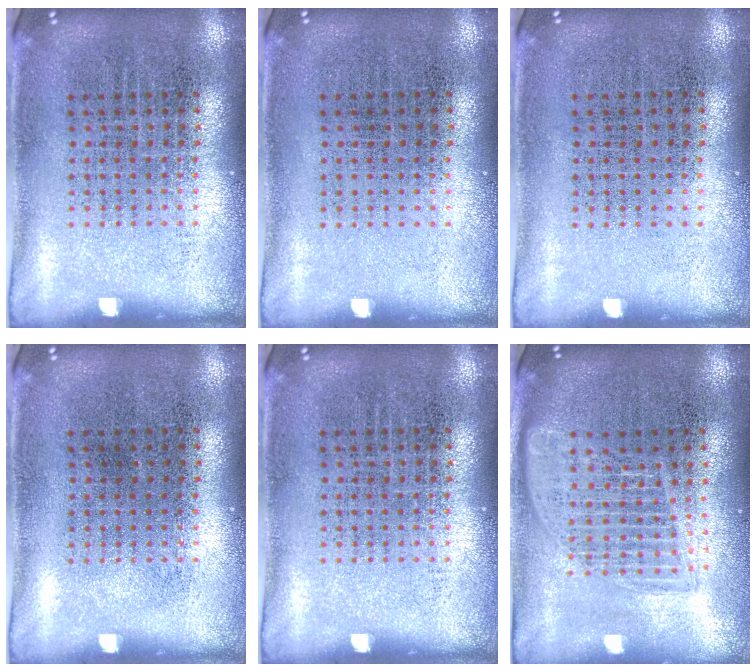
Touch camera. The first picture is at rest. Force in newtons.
{"total": 0.0}
{"total": 0.0}
{"total": 0.0}
{"total": 0.0}
{"total": 1.7, "press": 1.5, "slide": 0.8}